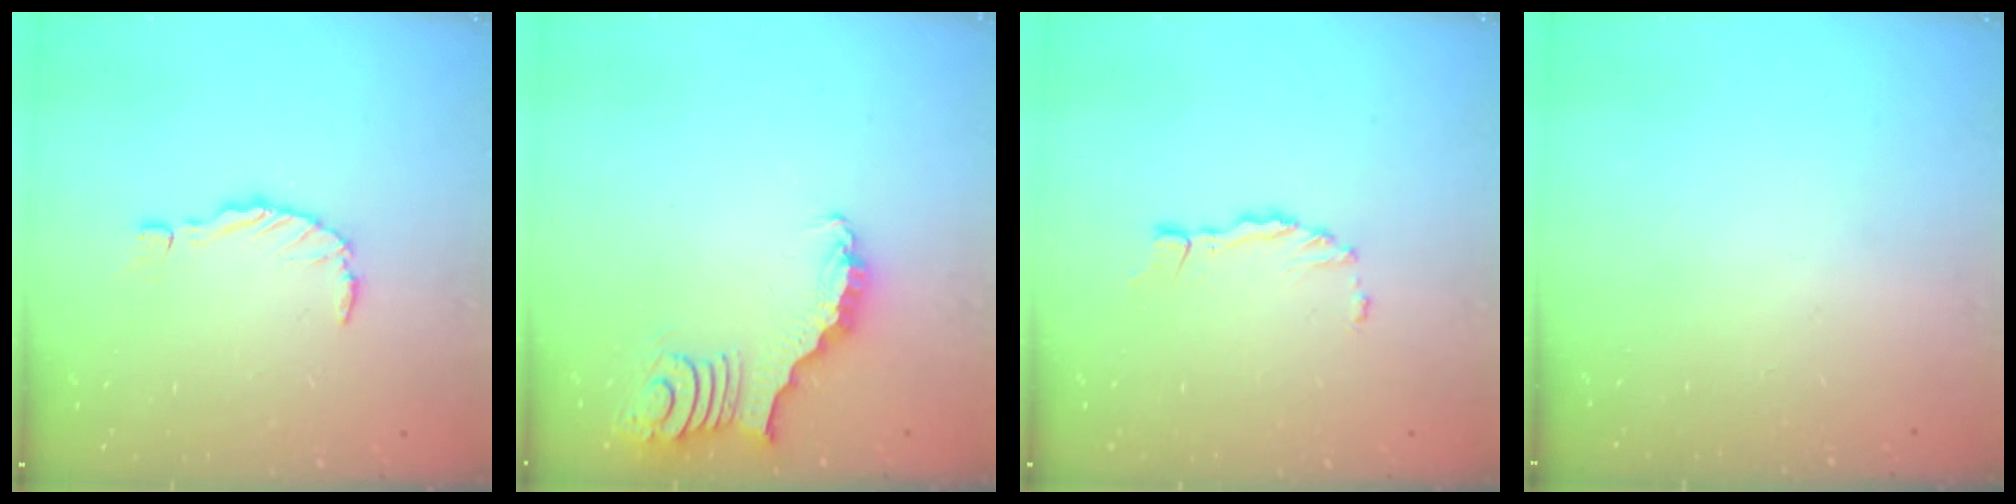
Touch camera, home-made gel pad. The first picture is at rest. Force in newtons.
{"total": 3.3, "press": 3.3, "slide": 0.5}
{"total": 2.7, "press": 2.7, "slide": 0.2}
{"total": 0.0}